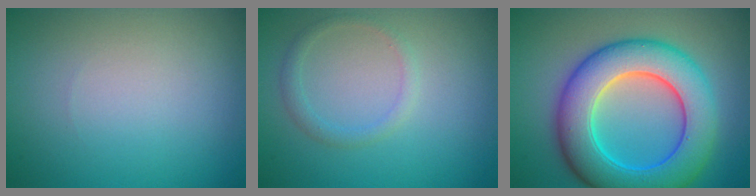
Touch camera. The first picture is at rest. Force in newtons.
{"total": 1.4, "press": 1.4, "slide": 0.1}
{"total": 10.3, "press": 10.2, "slide": 0.3}